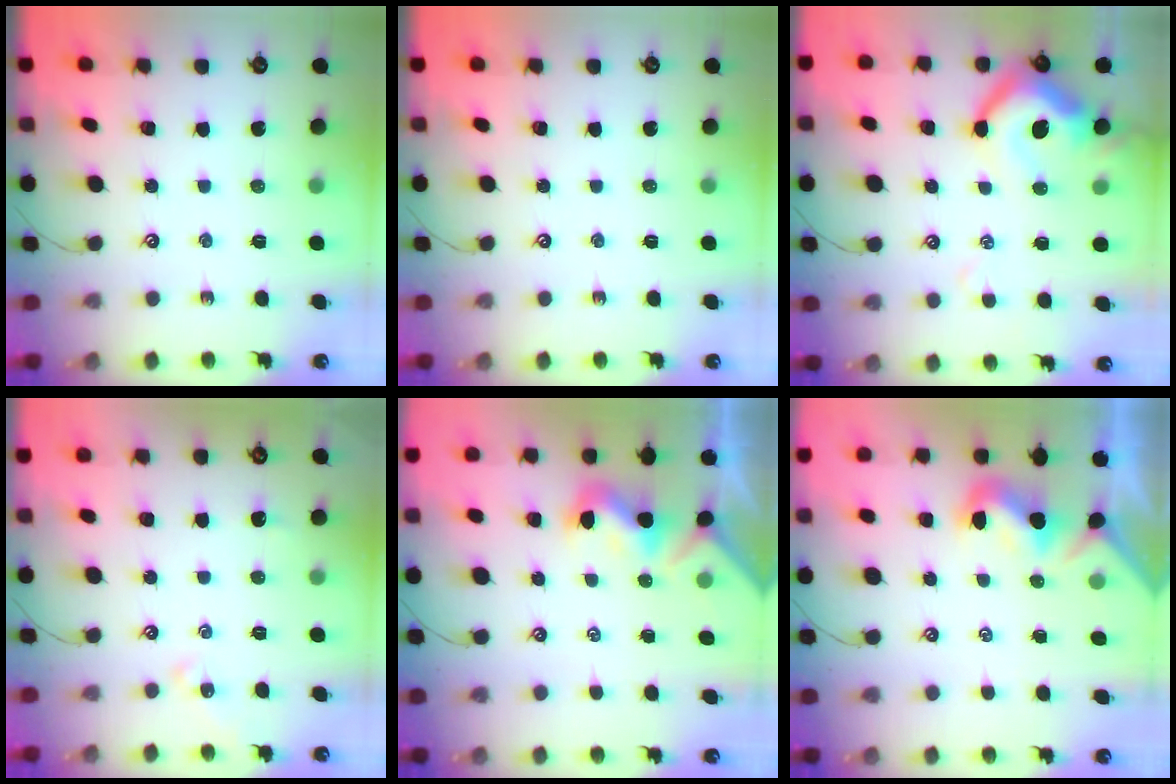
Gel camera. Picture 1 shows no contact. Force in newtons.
{"total": 0.0}
{"total": 11.2, "press": 11.0, "slide": 1.8}
{"total": 2.2, "press": 2.1, "slide": 0.5}
{"total": 0.8, "press": 0.5, "slide": 0.6}
{"total": 1.0, "press": 0.8, "slide": 0.5}